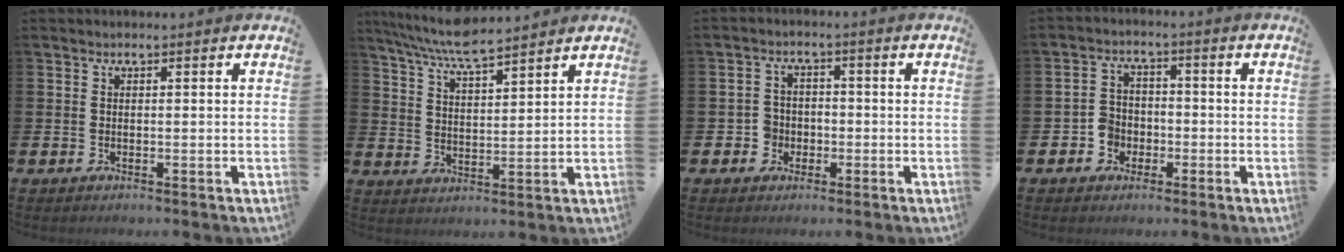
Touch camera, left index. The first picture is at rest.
{"total": 6.7, "force": [6.4, 0.4, 2.0], "torque": [-0.063, -0.031, 0.116]}
{"total": 3.2, "force": [-1.3, 2.9, 0.4], "torque": [-0.016, 0.007, -0.032]}
{"total": 3.7, "force": [-1.7, 3.1, 0.8], "torque": [-0.029, 0.008, -0.037]}